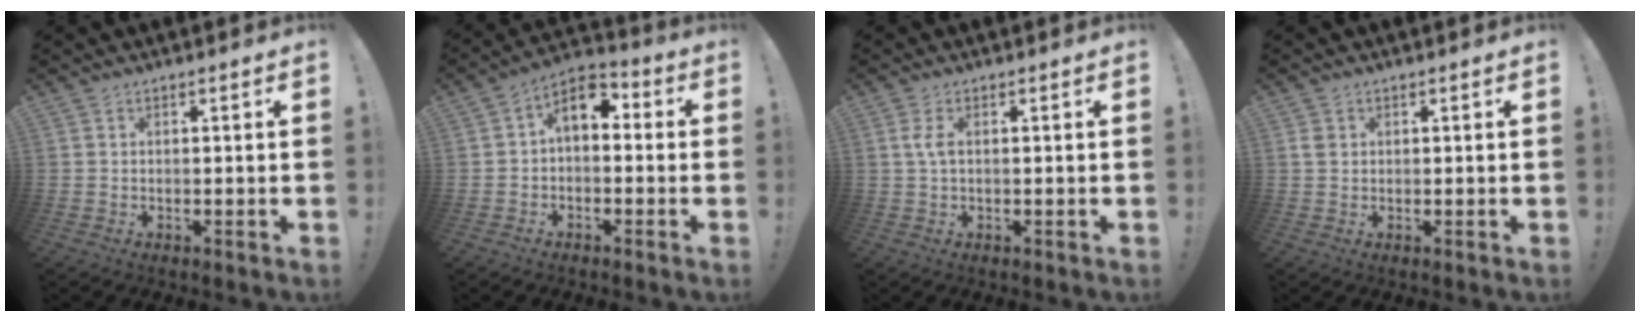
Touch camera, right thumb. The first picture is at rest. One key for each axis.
{"total": 7.3, "fx": 0.5, "fy": 4.8, "fz": 5.5, "tx": -0.091, "ty": 0.011, "tz": 0.014}
{"total": 2.9, "fx": 0.4, "fy": 1.1, "fz": 2.7, "tx": -0.059, "ty": 0.002, "tz": 0.005}
{"total": 2.0, "fx": 0.7, "fy": 1.6, "fz": 0.9, "tx": -0.013, "ty": 0.002, "tz": 0.013}